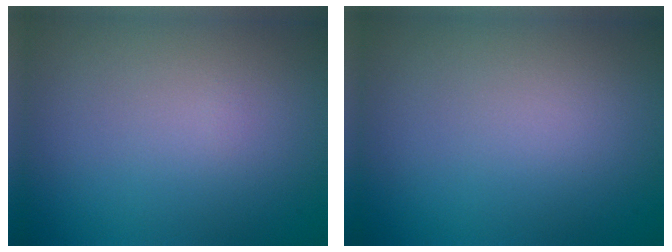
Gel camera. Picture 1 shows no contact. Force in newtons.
{"total": 0.0}